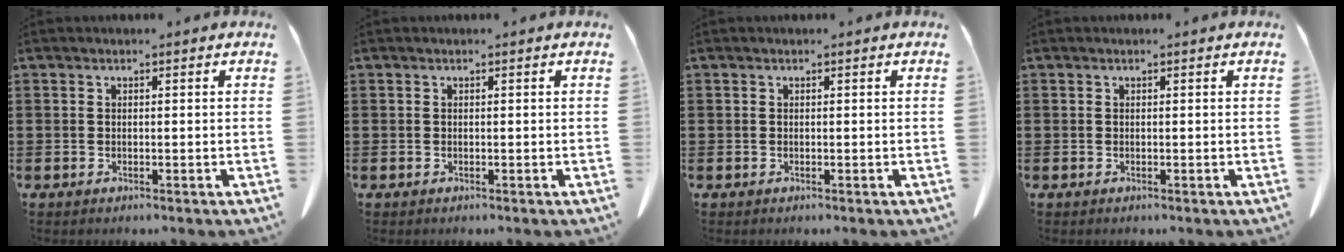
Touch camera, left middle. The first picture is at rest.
{"total": 0.0}
{"total": 0.0}
{"total": 0.0}